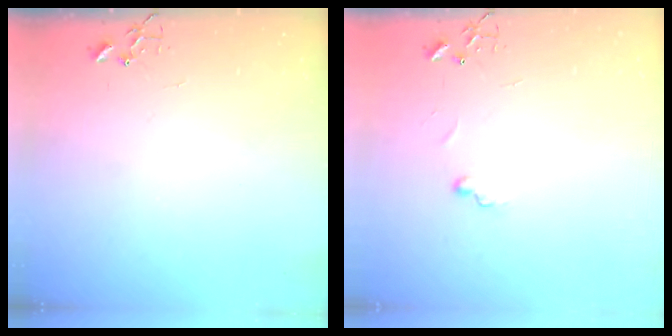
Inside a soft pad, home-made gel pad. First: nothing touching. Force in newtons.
{"total": 5.6, "press": 5.6, "slide": 0.5}